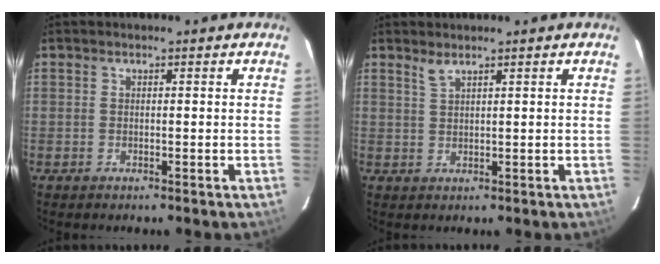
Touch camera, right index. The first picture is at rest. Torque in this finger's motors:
{"motor_torque": [-0.04, 0.08, 0.00, 0.04]}